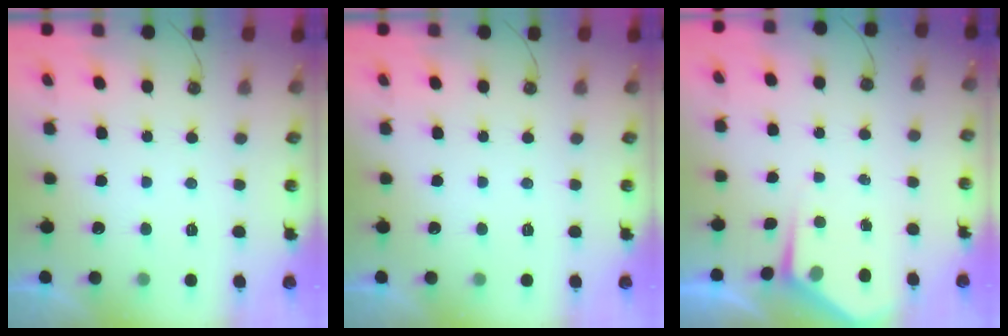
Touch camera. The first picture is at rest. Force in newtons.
{"total": 0.0}
{"total": 3.4, "press": 3.4, "slide": 0.4}